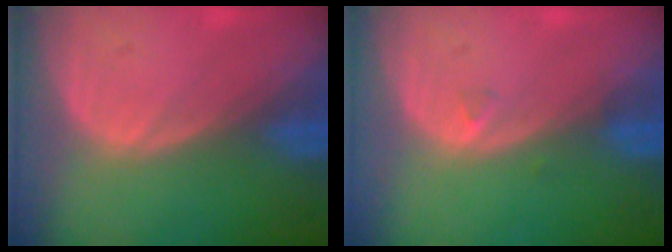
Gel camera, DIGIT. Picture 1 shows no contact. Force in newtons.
{"total": 0.7, "press": 0.7, "slide": 0.2}